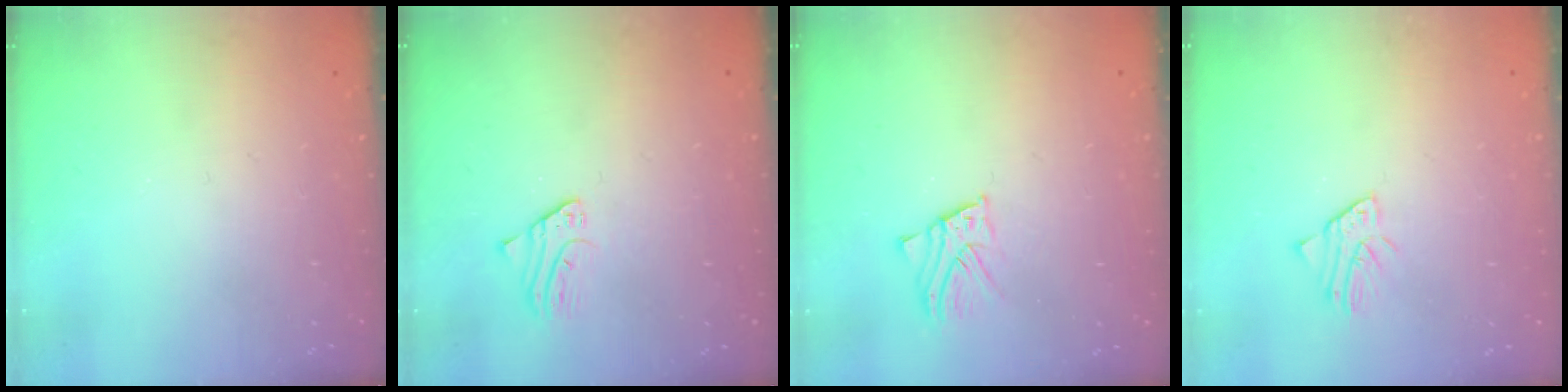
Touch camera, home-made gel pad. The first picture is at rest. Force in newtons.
{"total": 1.9, "press": 1.9, "slide": 0.3}
{"total": 3.3, "press": 3.3, "slide": 0.1}
{"total": 1.5, "press": 1.5, "slide": 0.2}